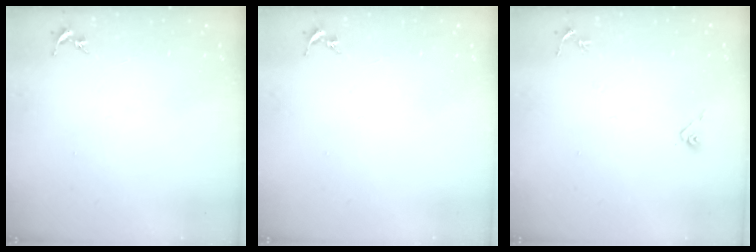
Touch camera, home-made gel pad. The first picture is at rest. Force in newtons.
{"total": 0.0}
{"total": 4.5, "press": 4.4, "slide": 0.8}